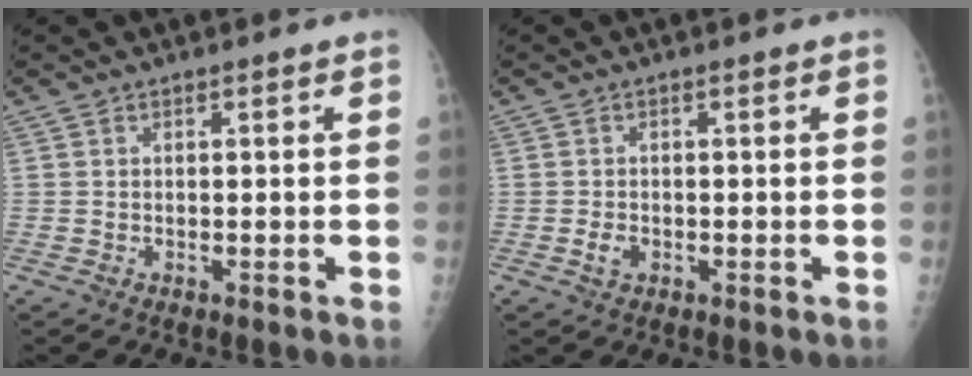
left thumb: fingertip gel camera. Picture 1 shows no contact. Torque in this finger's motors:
{"motor_torque": [-0.20, 0.13, -0.03, -0.04, 0.00]}